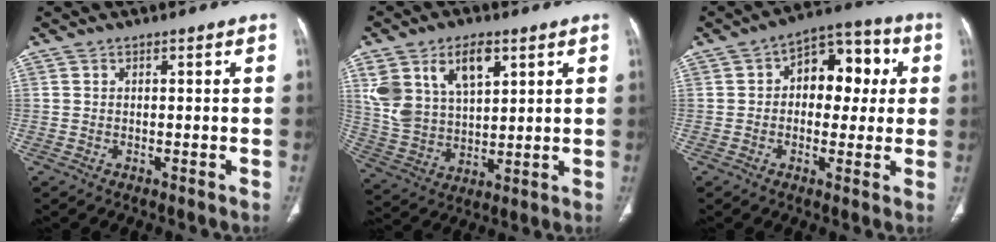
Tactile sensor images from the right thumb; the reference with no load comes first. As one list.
[{"total": 13.7, "force": [6.3, 7.9, 9.3], "torque": [-0.163, -0.016, 0.135]}, {"total": 12.2, "force": [1.9, 8.0, 9.0], "torque": [-0.074, 0.027, 0.020]}]